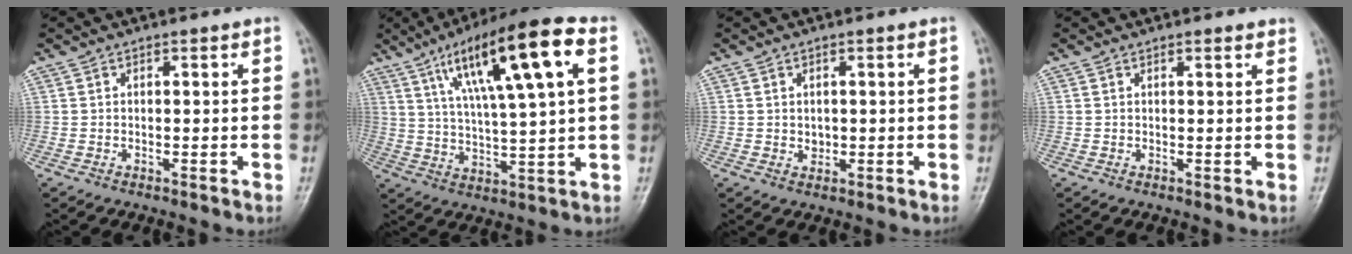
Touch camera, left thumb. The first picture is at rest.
{"total": 19.8, "force": [7.9, 4.0, 17.7], "torque": [-0.288, 0.004, 0.132]}
{"total": 1.5, "force": [0.2, 1.2, 0.8], "torque": [-0.008, -0.001, 0.007]}
{"total": 1.4, "force": [1.0, 0.4, 0.9], "torque": [-0.011, -0.002, 0.012]}